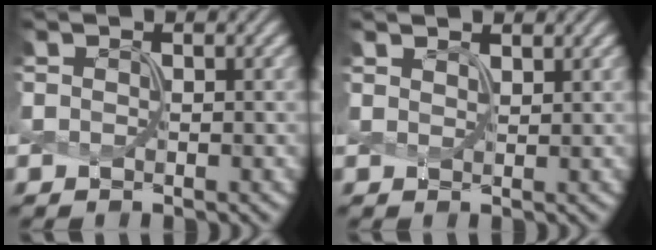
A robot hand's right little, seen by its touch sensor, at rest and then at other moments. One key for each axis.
{"total": 1.7, "fx": 1.6, "fy": 0.4, "fz": 0.4, "tx": -0.003, "ty": 0.002, "tz": 0.020}